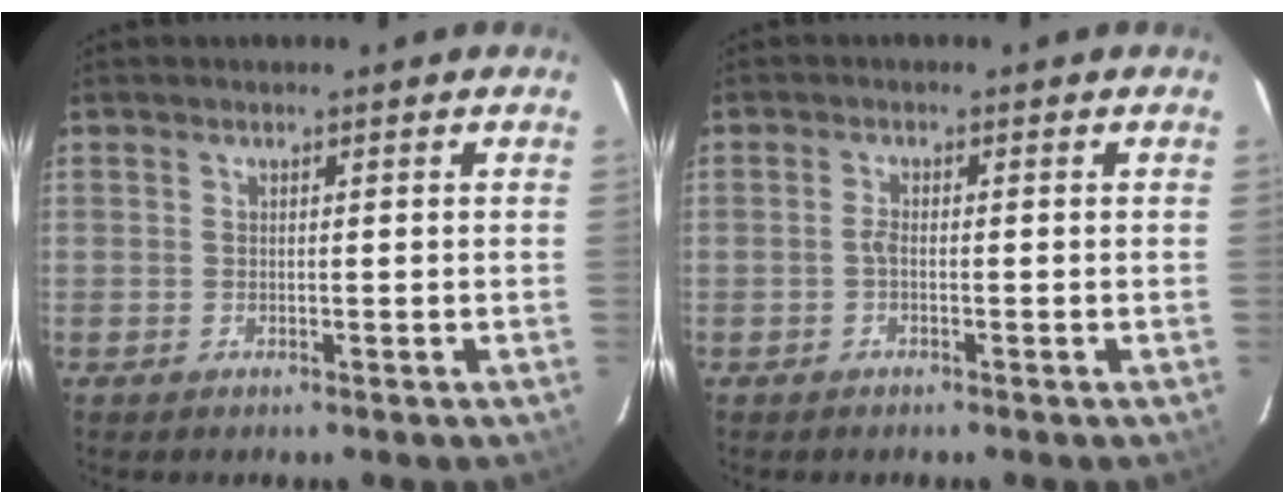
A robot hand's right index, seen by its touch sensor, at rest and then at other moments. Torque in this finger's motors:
{"motor_torque": [0.50, 0.09, 0.16, 0.04]}